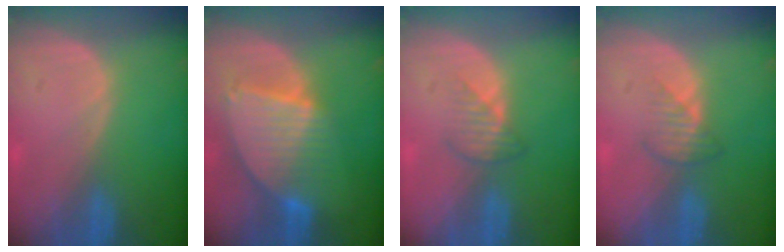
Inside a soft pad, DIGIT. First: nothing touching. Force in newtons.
{"total": 8.6, "press": 7.5, "slide": 4.1}
{"total": 2.5, "press": 2.5, "slide": 0.4}
{"total": 2.7, "press": 2.6, "slide": 0.6}